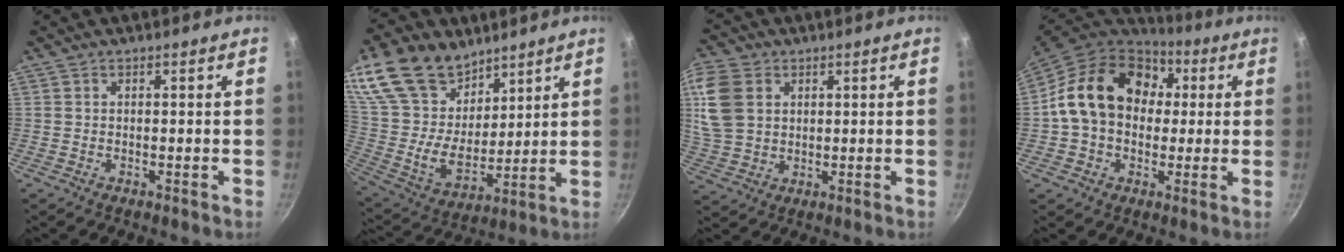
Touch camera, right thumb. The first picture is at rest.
{"total": 24.2, "force": [15.1, 14.8, 11.8], "torque": [-0.224, -0.053, 0.292]}
{"total": 11.0, "force": [3.2, 8.1, 6.7], "torque": [-0.130, -0.005, 0.068]}
{"total": 19.0, "force": [2.8, 14.8, 11.6], "torque": [-0.172, 0.036, 0.040]}